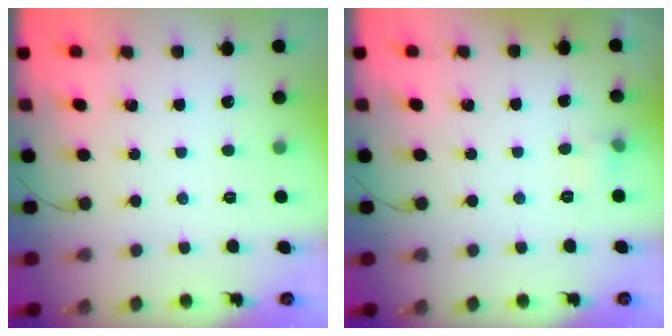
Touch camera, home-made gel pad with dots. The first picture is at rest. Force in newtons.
{"total": 3.9, "press": 3.7, "slide": 1.2}